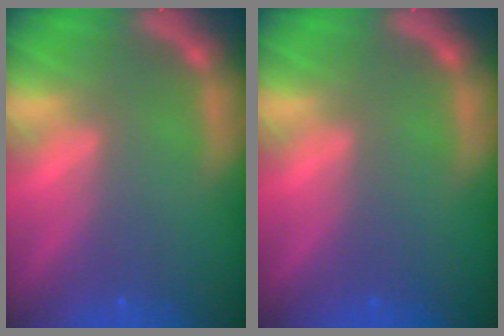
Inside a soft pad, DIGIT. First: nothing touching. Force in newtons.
{"total": 0.0}